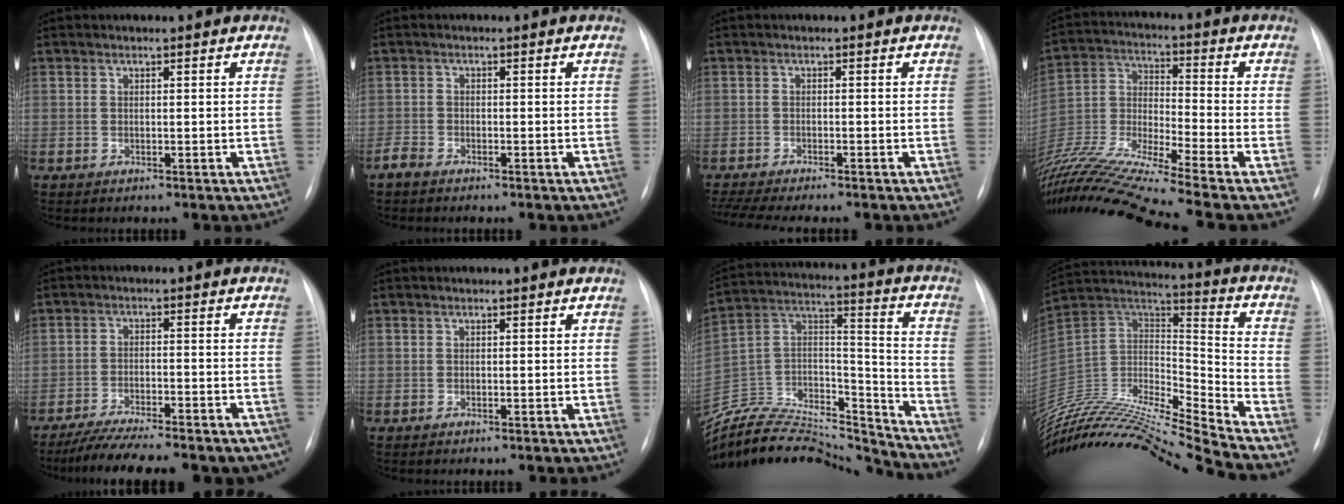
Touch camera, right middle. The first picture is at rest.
{"total": 1.8, "force": [-1.5, 0.6, 0.7], "torque": [-0.022, -0.002, -0.029]}
{"total": 8.9, "force": [-7.7, 0.5, 4.5], "torque": [-0.071, -0.011, -0.118]}
{"total": 20.8, "force": [-17.9, -2.1, 10.3], "torque": [-0.234, -0.022, -0.332]}
{"total": 17.0, "force": [-14.8, 3.2, 7.8], "torque": [-0.111, -0.003, -0.205]}
{"total": 0.0}
{"total": 29.3, "force": [-27.1, 6.0, 9.4], "torque": [-0.198, -0.002, -0.437]}
{"total": 27.8, "force": [-25.9, -0.5, 10.1], "torque": [-0.230, -0.017, -0.446]}